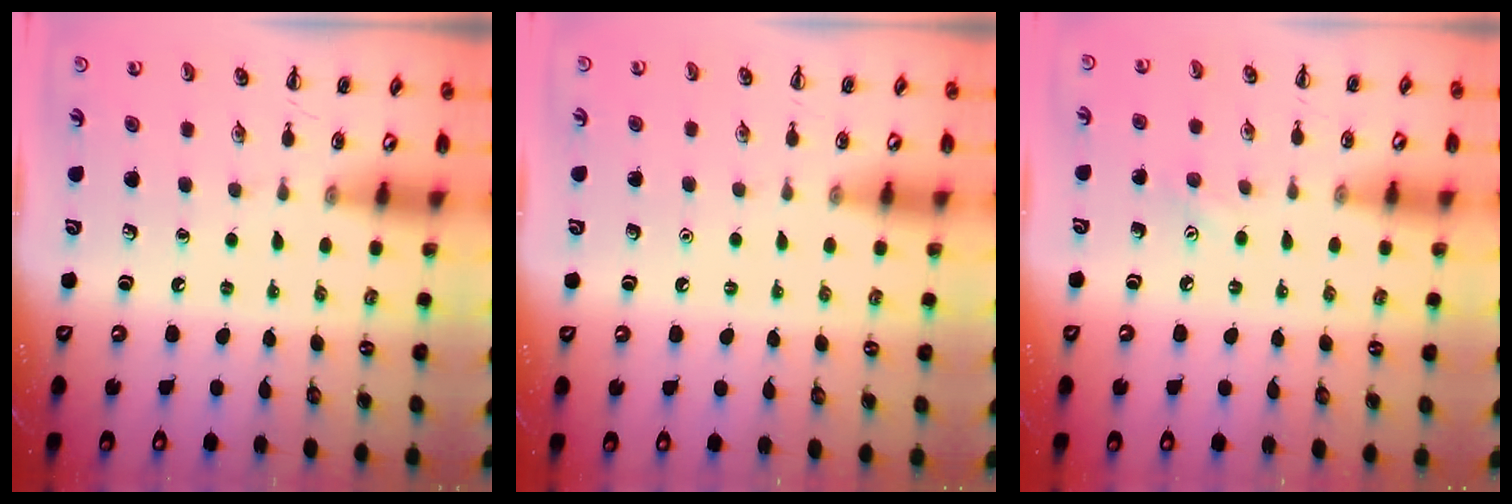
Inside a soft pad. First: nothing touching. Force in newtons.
{"total": 1.6, "press": 1.6, "slide": 0.1}
{"total": 5.4, "press": 5.3, "slide": 1.3}